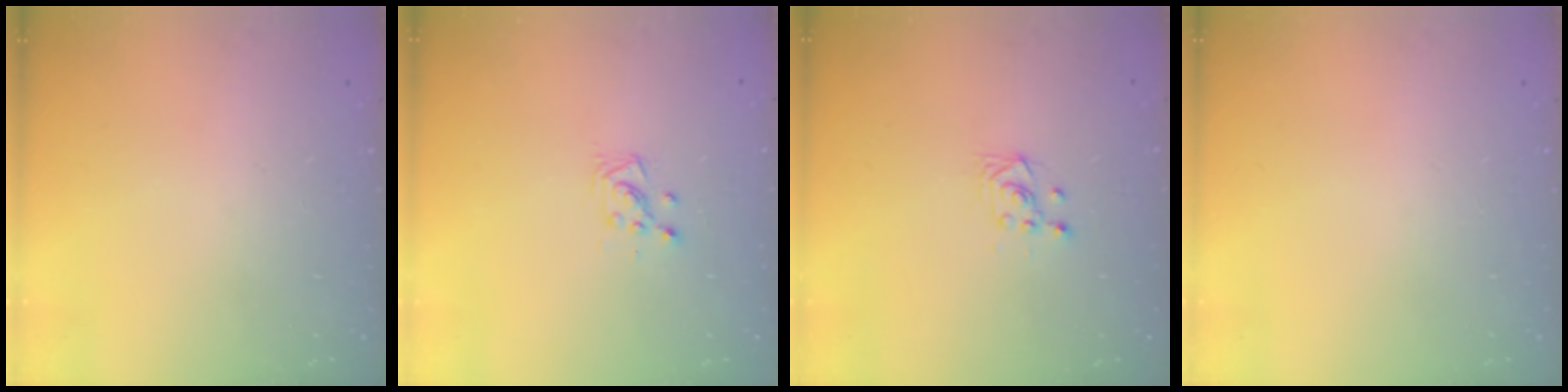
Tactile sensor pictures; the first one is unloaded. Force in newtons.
{"total": 4.0, "press": 4.0, "slide": 0.4}
{"total": 3.2, "press": 3.1, "slide": 0.9}
{"total": 0.0}